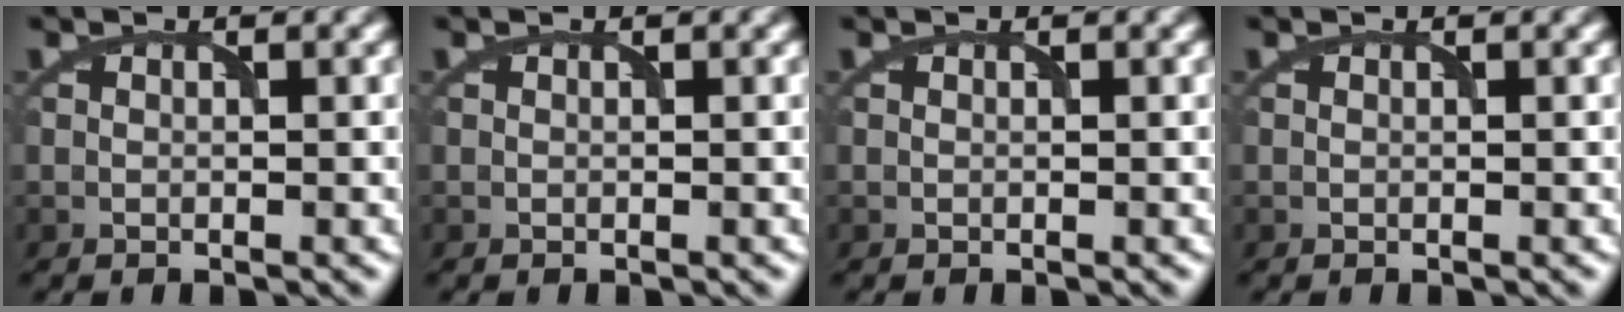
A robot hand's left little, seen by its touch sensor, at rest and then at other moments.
{"total": 0.0}
{"total": 0.0}
{"total": 0.0}